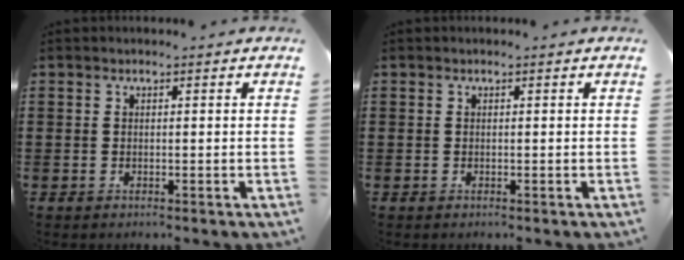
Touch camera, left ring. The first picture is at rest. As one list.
[{"total": 0.0}]